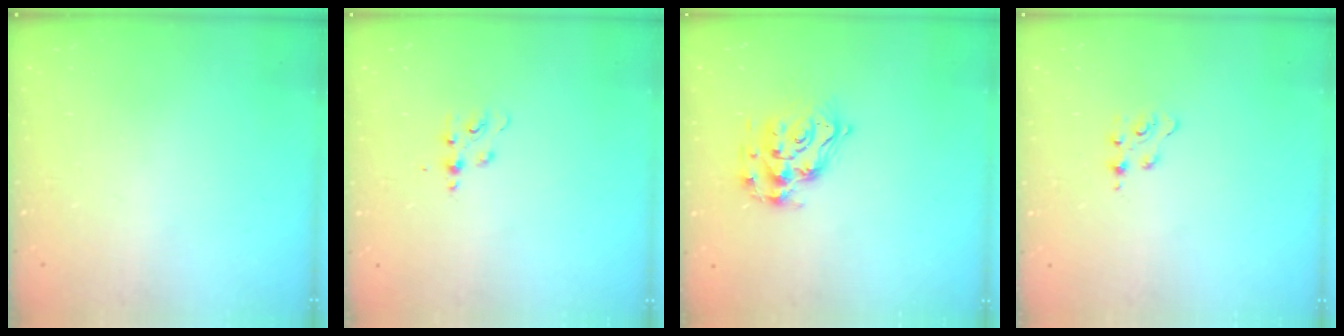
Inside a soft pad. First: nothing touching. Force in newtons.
{"total": 5.1, "press": 5.1, "slide": 0.6}
{"total": 12.8, "press": 12.8, "slide": 0.6}
{"total": 2.4, "press": 2.4, "slide": 0.3}